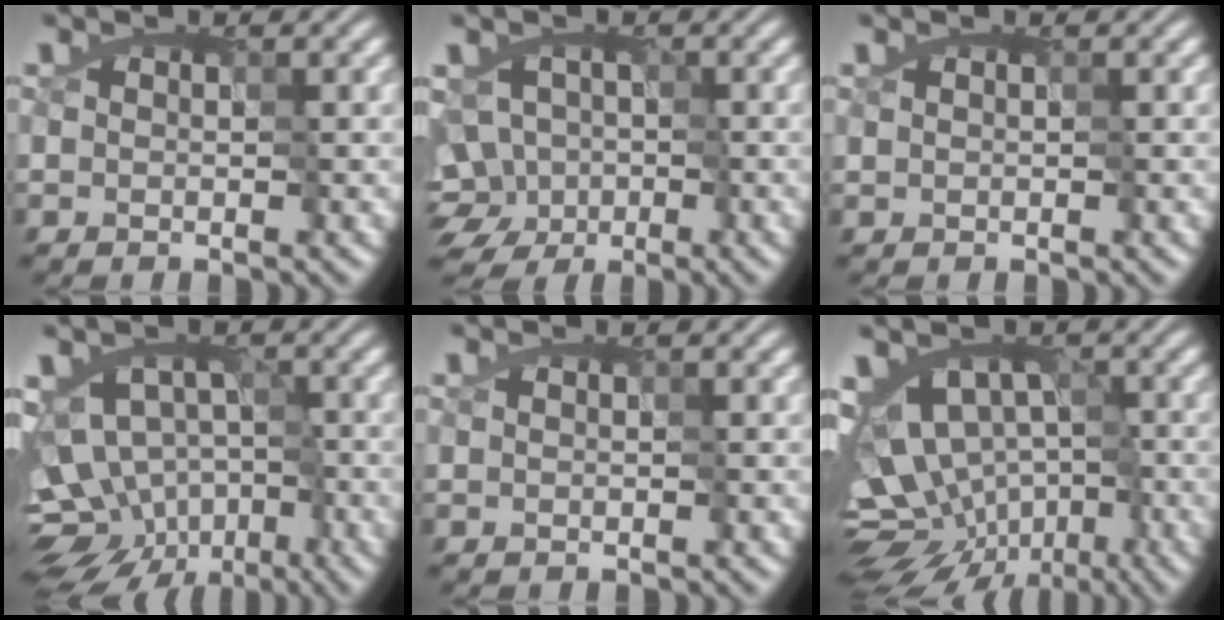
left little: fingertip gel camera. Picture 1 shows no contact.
{"total": 8.4, "force": [-3.3, 7.0, 3.3], "torque": [-0.043, 0.006, -0.086]}
{"total": 0.0}
{"total": 9.3, "force": [-4.6, 6.4, 4.9], "torque": [-0.038, -0.003, -0.065]}
{"total": 0.0}
{"total": 10.1, "force": [-2.9, 6.7, 6.9], "torque": [-0.074, -0.004, -0.045]}